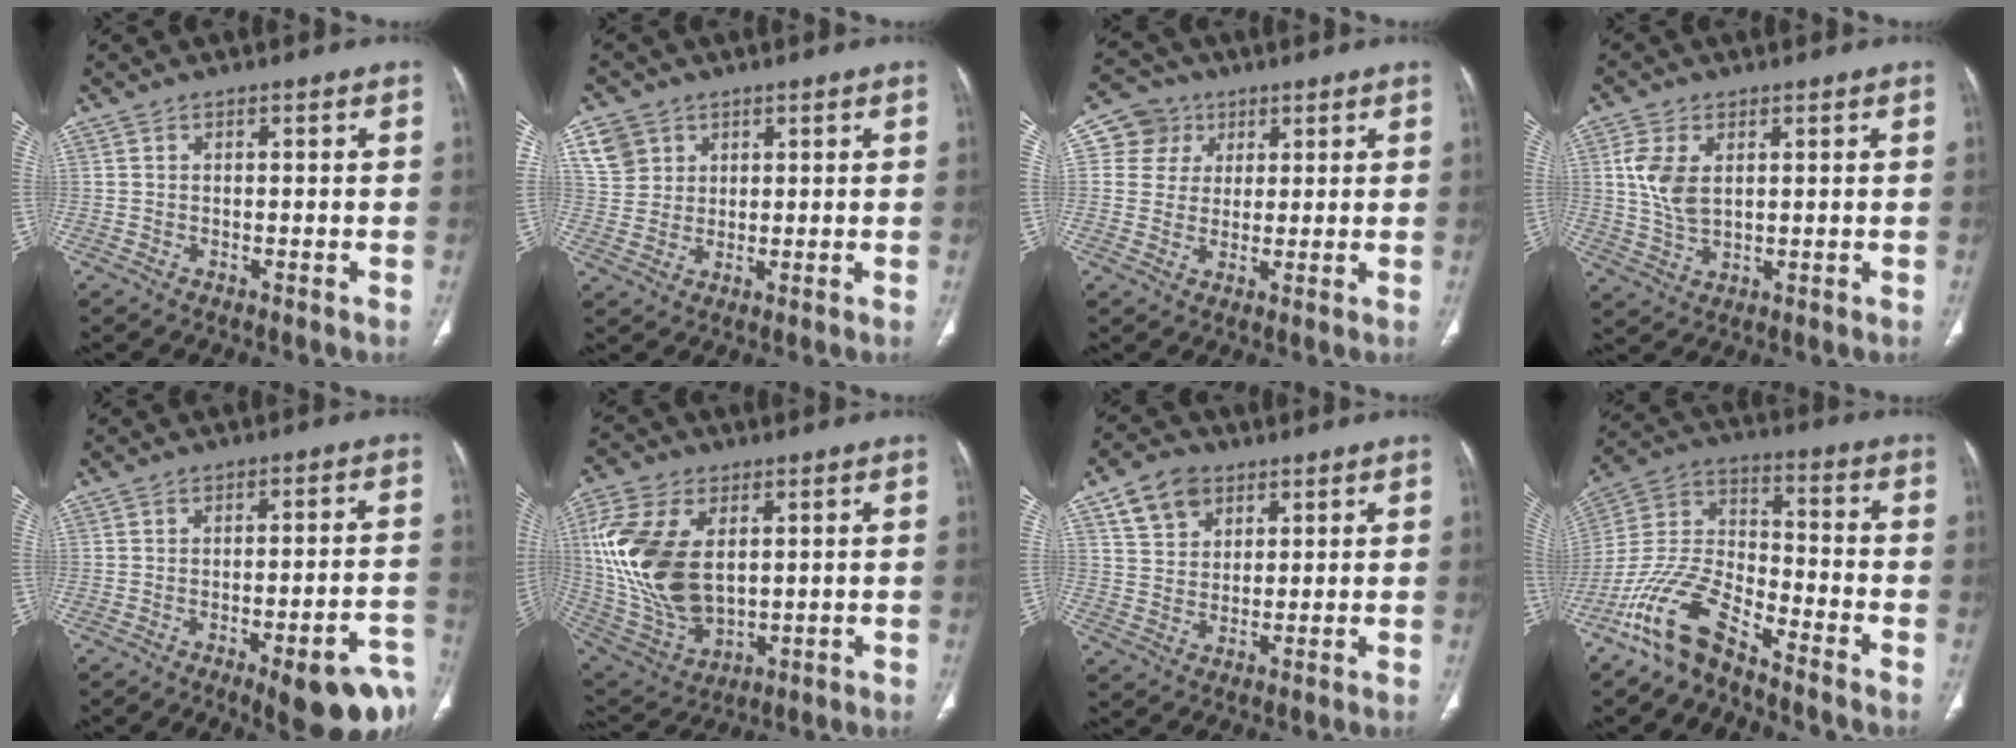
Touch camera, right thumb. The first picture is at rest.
{"total": 6.2, "force": [3.0, 5.2, 1.6], "torque": [-0.009, -0.006, 0.063]}
{"total": 6.8, "force": [2.5, 6.3, 0.8], "torque": [0.021, -0.003, 0.040]}
{"total": 7.1, "force": [1.8, 4.1, 5.5], "torque": [-0.111, -0.003, 0.041]}
{"total": 13.7, "force": [-7.2, 3.2, 11.2], "torque": [-0.080, 0.040, -0.083]}
{"total": 20.0, "force": [3.3, 12.2, 15.5], "torque": [-0.317, -0.015, 0.076]}
{"total": 7.9, "force": [4.3, 5.7, 3.5], "torque": [-0.040, -0.013, 0.081]}
{"total": 12.8, "force": [-9.6, 4.5, 7.2], "torque": [-0.147, 0.069, -0.195]}